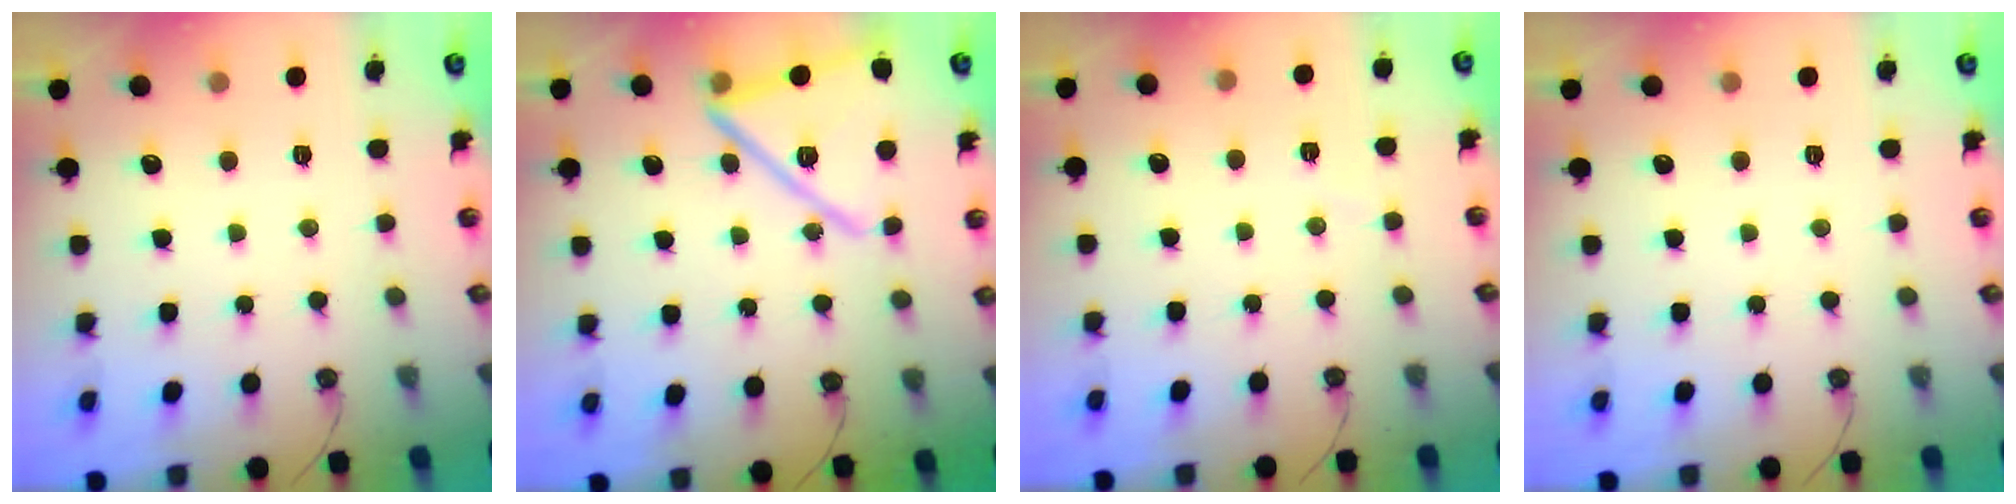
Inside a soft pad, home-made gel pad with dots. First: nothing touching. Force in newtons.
{"total": 18.0, "press": 18.0, "slide": 1.1}
{"total": 2.7, "press": 2.4, "slide": 1.1}
{"total": 0.0}